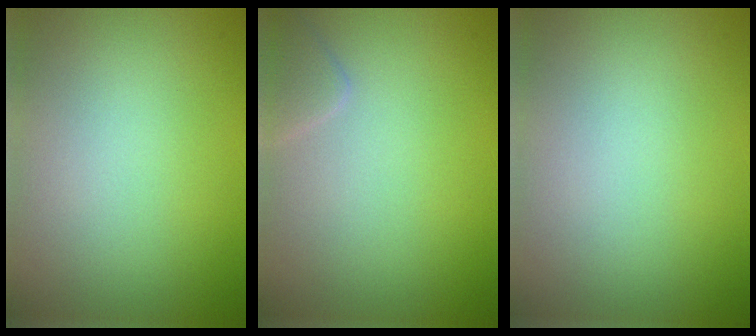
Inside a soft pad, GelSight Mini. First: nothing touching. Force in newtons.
{"total": 1.5, "press": 1.5, "slide": 0.1}
{"total": 0.0}